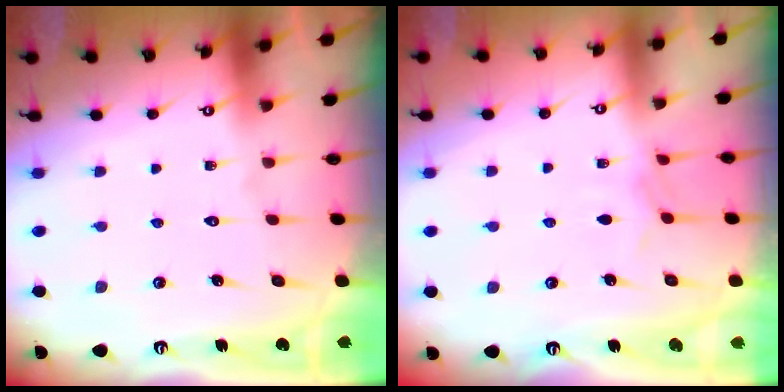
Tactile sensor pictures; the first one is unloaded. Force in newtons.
{"total": 4.1, "press": 4.1, "slide": 0.6}